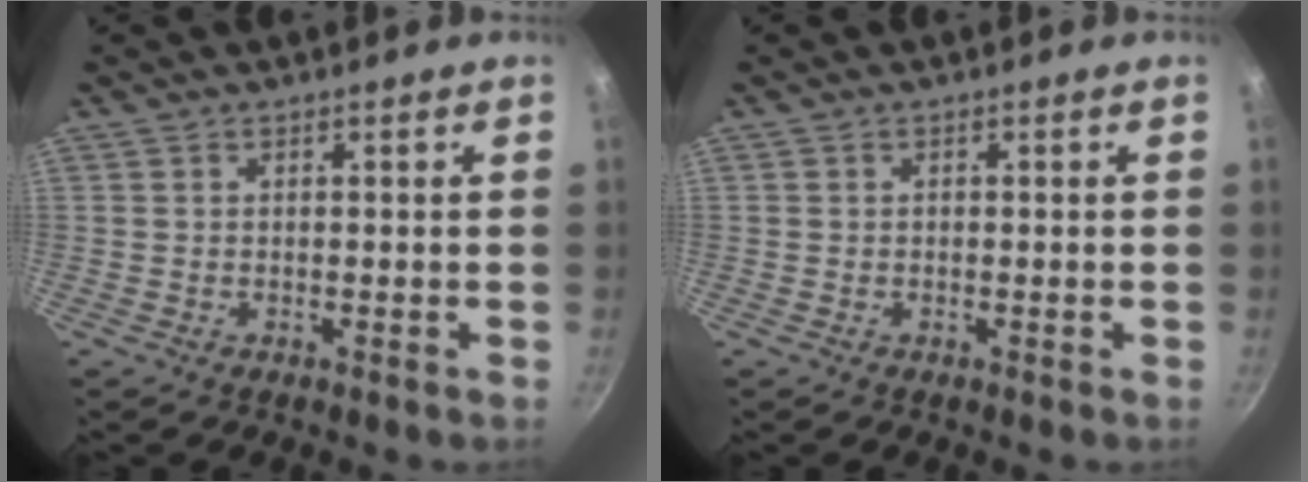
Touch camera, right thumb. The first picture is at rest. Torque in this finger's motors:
{"motor_torque": [0.17, 0.48, 0.42, 0.13, 0.00]}